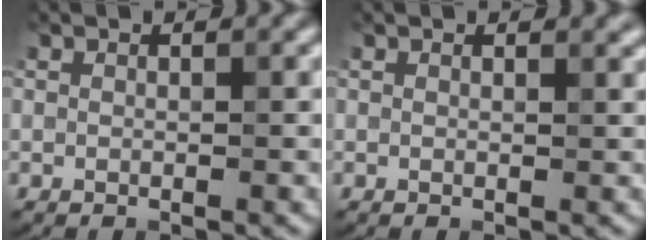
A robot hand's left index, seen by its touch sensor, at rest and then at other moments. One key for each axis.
{"total": 0.8, "fx": 0.7, "fy": 0.1, "fz": 0.3, "tx": -0.002, "ty": 0.001, "tz": 0.011}